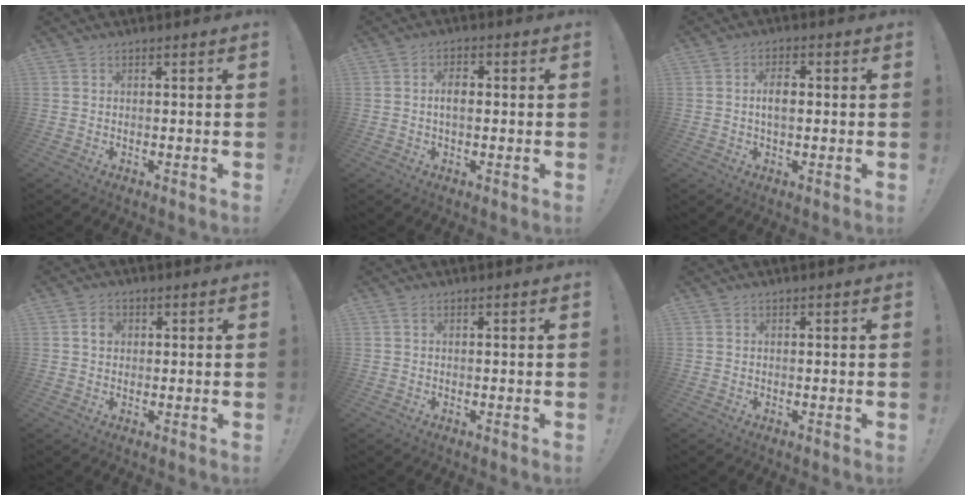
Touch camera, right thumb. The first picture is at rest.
{"total": 4.4, "force": [0.0, 2.3, 3.7], "torque": [-0.056, 0.006, -0.002]}
{"total": 5.0, "force": [0.2, 2.6, 4.2], "torque": [-0.066, 0.003, -0.004]}
{"total": 3.0, "force": [0.7, 2.4, 1.8], "torque": [-0.016, -0.002, 0.008]}
{"total": 0.7, "force": [0.3, 0.2, 0.7], "torque": [-0.016, 0.003, 0.004]}
{"total": 0.0}